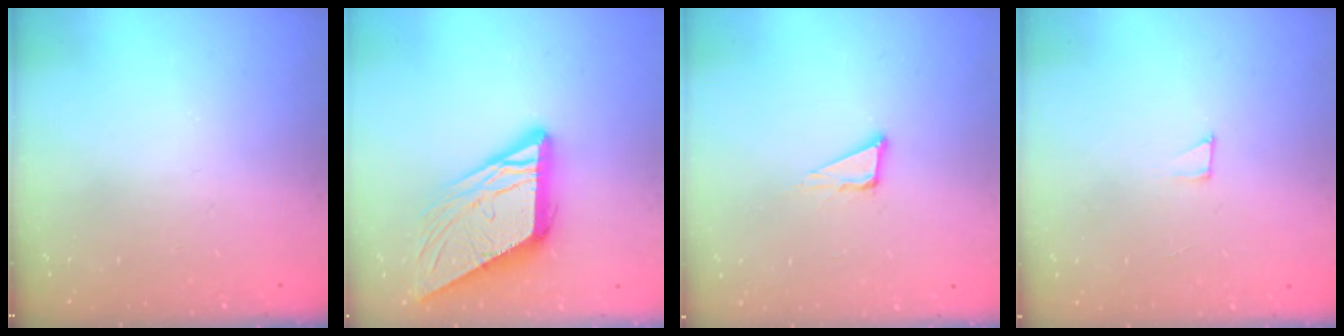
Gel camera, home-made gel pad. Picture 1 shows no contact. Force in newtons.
{"total": 14.0, "press": 13.9, "slide": 1.4}
{"total": 5.3, "press": 5.3, "slide": 0.3}
{"total": 1.9, "press": 1.9, "slide": 0.1}